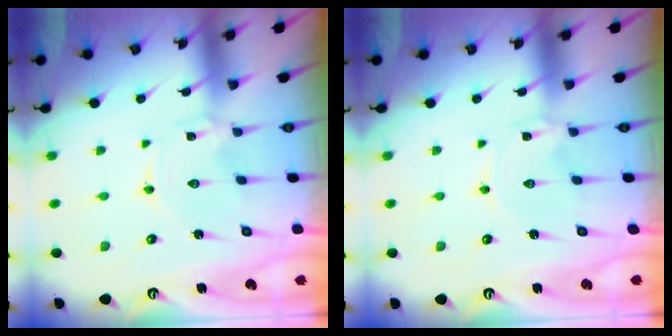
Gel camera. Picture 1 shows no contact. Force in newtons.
{"total": 0.0}